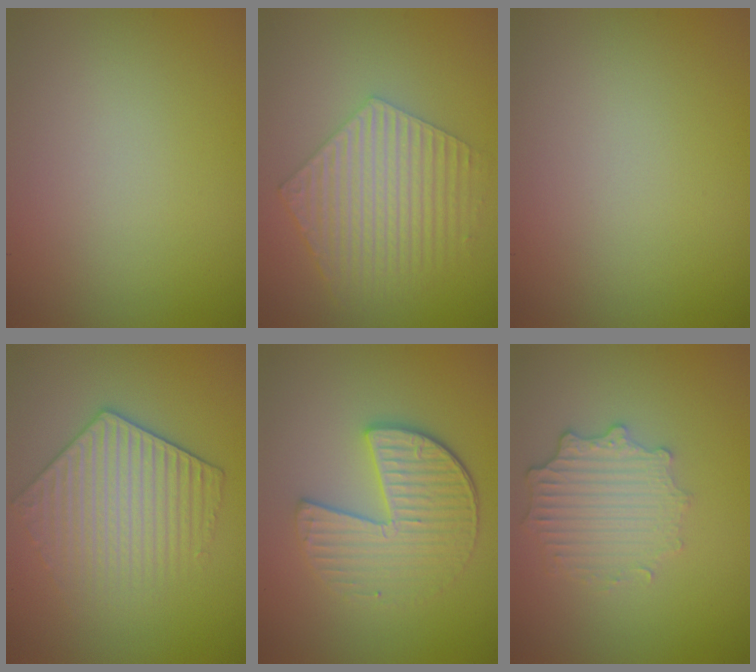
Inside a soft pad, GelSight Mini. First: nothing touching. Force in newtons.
{"total": 5.7, "press": 4.3, "slide": 3.8}
{"total": 0.0}
{"total": 4.5, "press": 3.8, "slide": 2.3}
{"total": 4.6, "press": 3.8, "slide": 2.5}
{"total": 3.7, "press": 3.0, "slide": 2.2}